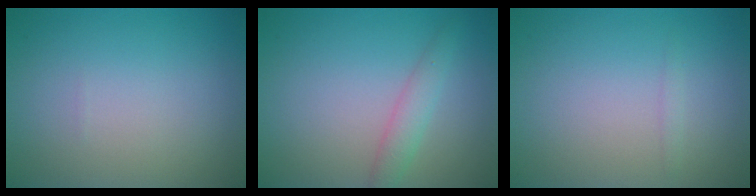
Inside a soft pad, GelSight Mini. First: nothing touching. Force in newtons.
{"total": 1.9, "press": 1.9, "slide": 0.1}
{"total": 0.5, "press": 0.5, "slide": 0.0}